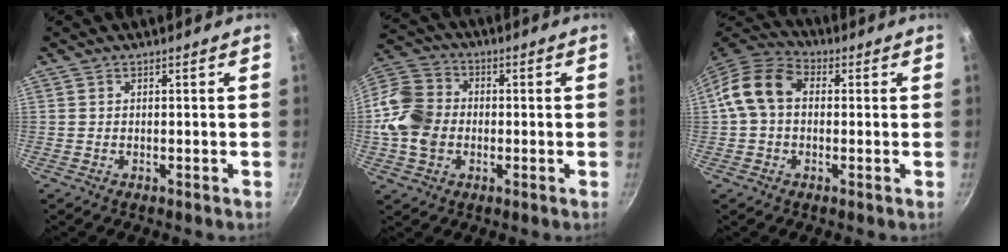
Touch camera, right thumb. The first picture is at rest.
{"total": 12.5, "force": [-1.3, 10.1, 7.2], "torque": [-0.120, 0.019, -0.042]}
{"total": 10.3, "force": [0.8, 7.6, 6.9], "torque": [-0.112, 0.030, -0.005]}